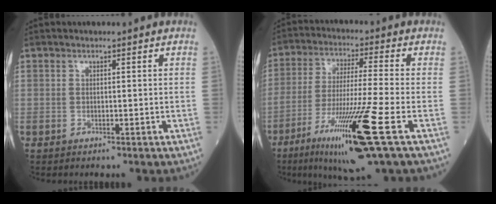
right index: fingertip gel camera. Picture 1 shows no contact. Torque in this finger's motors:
{"motor_torque": [1.74, -0.40, 1.05, 0.21]}